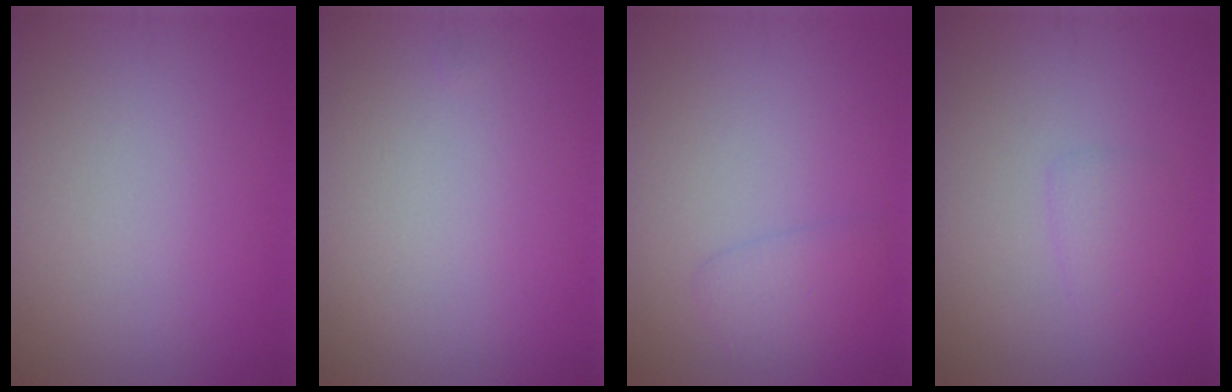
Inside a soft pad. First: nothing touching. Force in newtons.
{"total": 0.0}
{"total": 1.8, "press": 1.8, "slide": 0.0}
{"total": 1.2, "press": 1.2, "slide": 0.1}